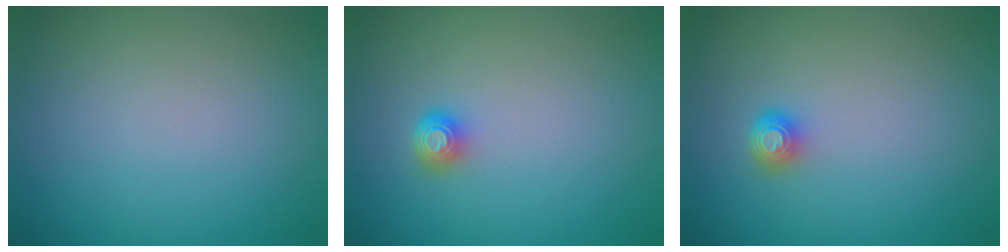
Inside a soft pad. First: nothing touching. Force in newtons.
{"total": 1.7, "press": 1.2, "slide": 1.1}
{"total": 1.7, "press": 1.2, "slide": 1.1}